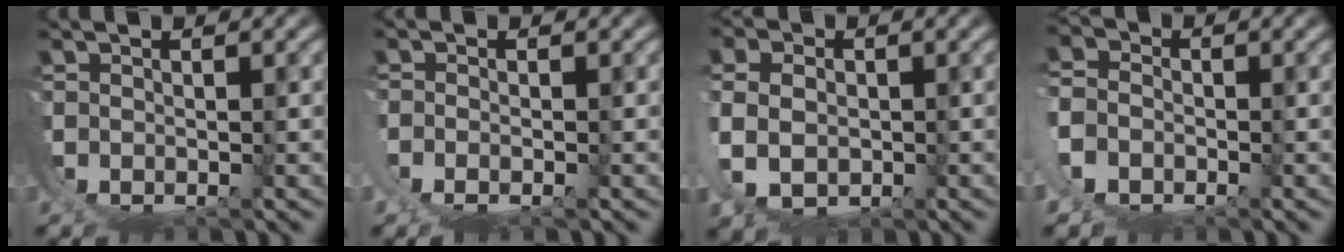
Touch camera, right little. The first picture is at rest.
{"total": 1.3, "force": [-0.1, 0.5, 1.2], "torque": [-0.031, -0.008, 0.002]}
{"total": 4.5, "force": [1.2, 3.2, 2.8], "torque": [-0.073, -0.028, 0.035]}
{"total": 6.3, "force": [1.0, 5.6, 2.6], "torque": [-0.086, -0.016, 0.012]}